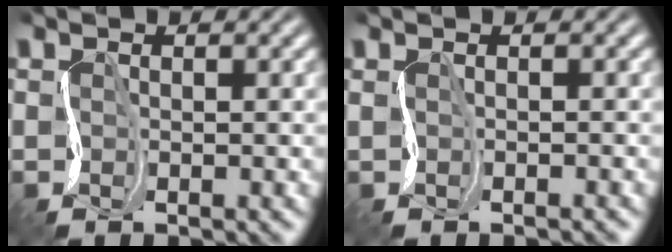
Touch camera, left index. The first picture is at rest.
{"total": 0.8, "force": [0.0, 0.3, 0.7], "torque": [-0.013, -0.007, -0.012]}